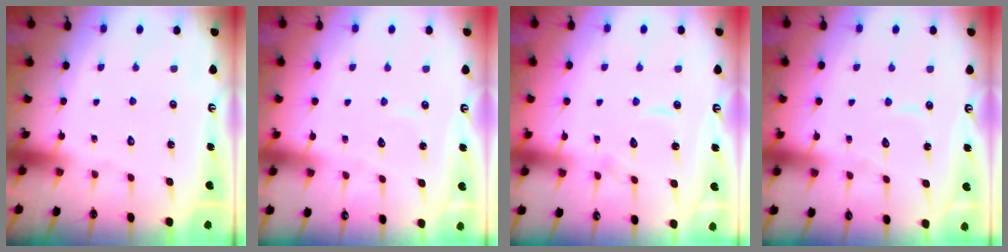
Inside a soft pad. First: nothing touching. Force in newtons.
{"total": 3.1, "press": 3.1, "slide": 0.3}
{"total": 5.4, "press": 5.4, "slide": 0.5}
{"total": 5.4, "press": 5.4, "slide": 0.4}